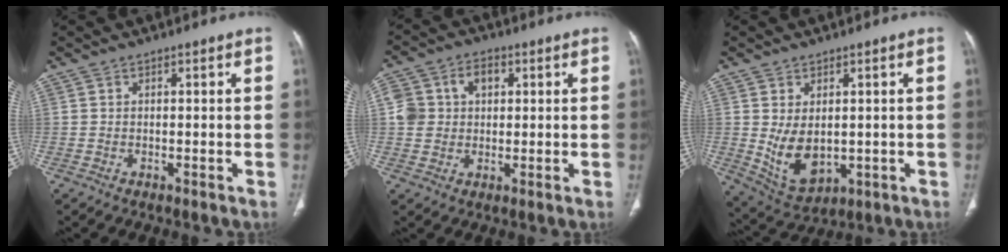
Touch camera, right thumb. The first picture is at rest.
{"total": 8.4, "force": [1.9, 6.7, 4.8], "torque": [-0.070, 0.014, 0.035]}
{"total": 8.5, "force": [-0.1, 5.3, 6.7], "torque": [-0.105, -0.012, 0.023]}